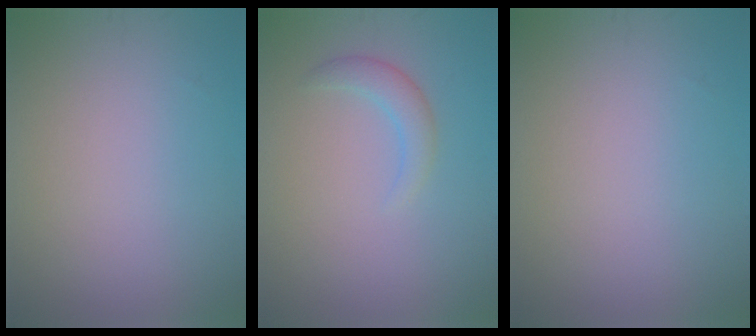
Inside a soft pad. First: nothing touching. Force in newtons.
{"total": 1.9, "press": 1.9, "slide": 0.0}
{"total": 0.0}